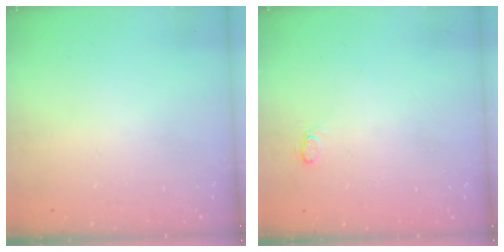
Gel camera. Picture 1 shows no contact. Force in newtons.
{"total": 3.8, "press": 3.8, "slide": 0.5}